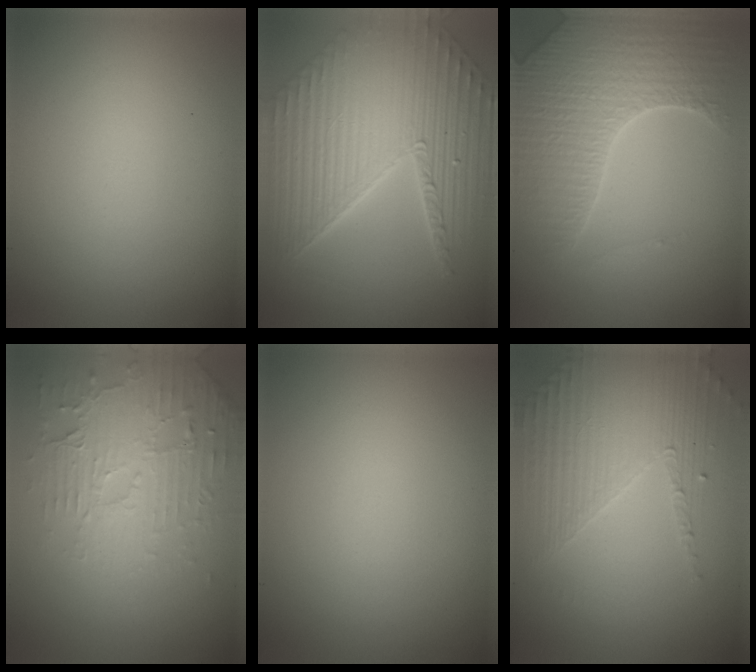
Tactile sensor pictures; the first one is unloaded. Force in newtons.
{"total": 10.8, "press": 7.2, "slide": 8.0}
{"total": 4.7, "press": 4.6, "slide": 1.2}
{"total": 4.6, "press": 3.6, "slide": 2.8}
{"total": 0.0}
{"total": 4.4, "press": 3.1, "slide": 3.2}